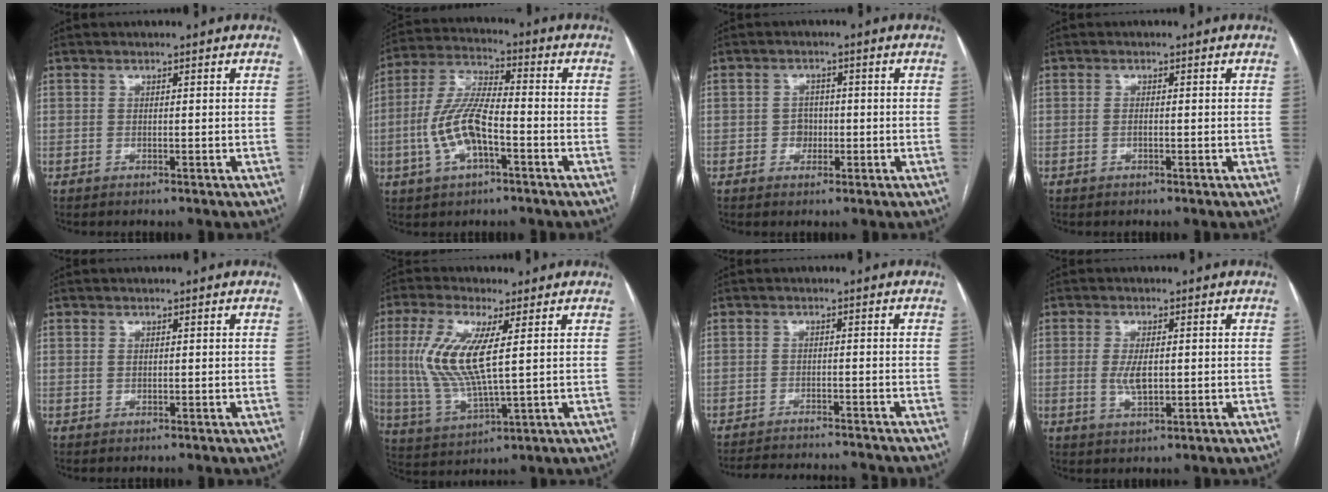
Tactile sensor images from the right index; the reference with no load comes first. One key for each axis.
{"total": 10.8, "fx": -3.0, "fy": 3.6, "fz": 9.8, "tx": -0.215, "ty": 0.009, "tz": -0.056}
{"total": 3.2, "fx": -0.7, "fy": 2.9, "fz": 1.2, "tx": -0.010, "ty": 0.010, "tz": -0.008}
{"total": 0.8, "fx": -0.2, "fy": 0.3, "fz": 0.7, "tx": -0.017, "ty": 0.000, "tz": -0.003}
{"total": 0.5, "fx": 0.2, "fy": 0.4, "fz": 0.3, "tx": -0.009, "ty": 0.000, "tz": 0.004}
{"total": 11.6, "fx": 2.3, "fy": 2.4, "fz": 11.1, "tx": -0.259, "ty": -0.005, "tz": 0.048}
{"total": 10.2, "fx": -9.9, "fy": 0.7, "fz": 2.4, "tx": -0.040, "ty": -0.002, "tz": -0.133}
{"total": 4.1, "fx": -0.1, "fy": 1.5, "fz": 3.8, "tx": -0.081, "ty": -0.004, "tz": 0.000}